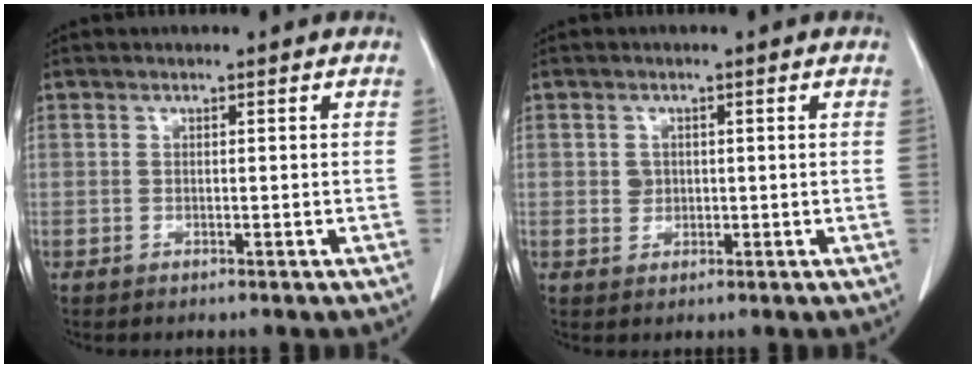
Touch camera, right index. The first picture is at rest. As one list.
[{"total": 1.7, "force": [0.1, 1.6, 0.6], "torque": [-0.013, 0.002, 0.008]}]